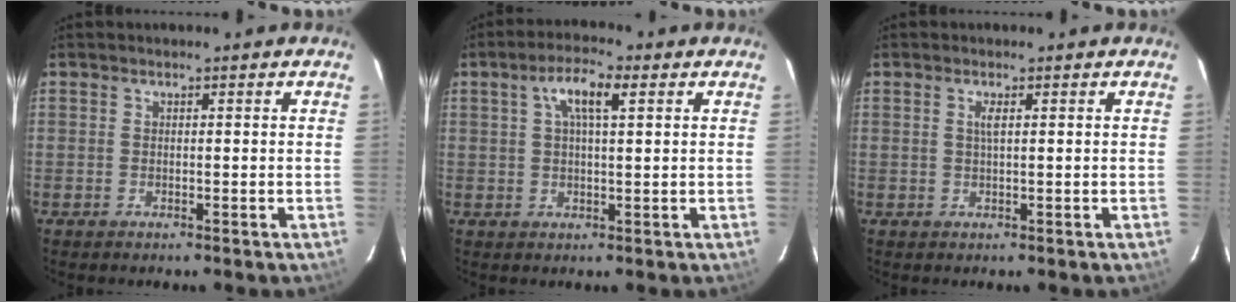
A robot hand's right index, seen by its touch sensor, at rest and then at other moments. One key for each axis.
{"total": 6.1, "fx": 2.3, "fy": 1.7, "fz": 5.4, "tx": -0.098, "ty": 0.014, "tz": 0.040}
{"total": 1.3, "fx": 0.4, "fy": 0.0, "fz": 1.2, "tx": -0.025, "ty": 0.001, "tz": 0.007}